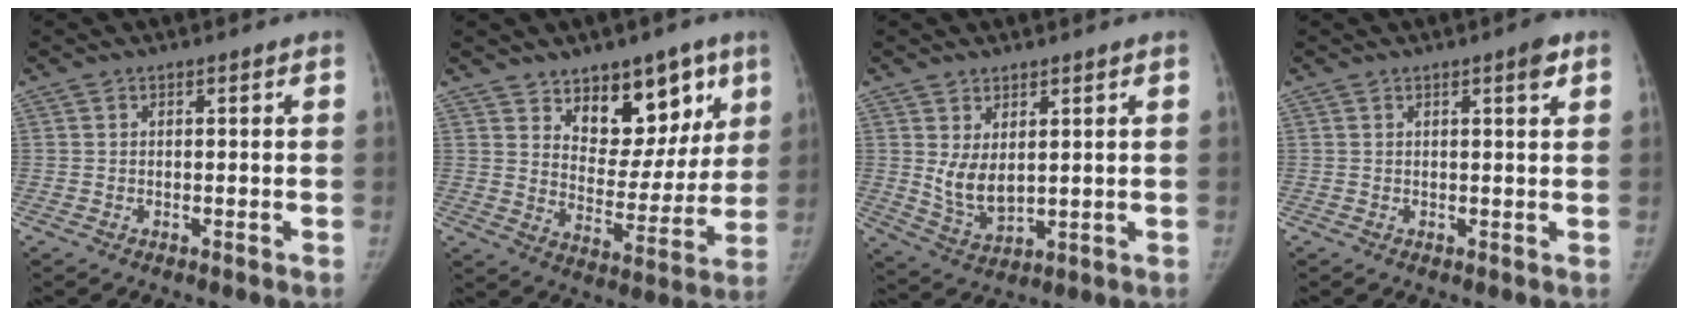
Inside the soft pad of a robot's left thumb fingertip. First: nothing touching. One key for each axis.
{"total": 14.5, "fx": 8.7, "fy": 8.5, "fz": 7.9, "tx": -0.047, "ty": -0.054, "tz": 0.142}
{"total": 6.5, "fx": 1.8, "fy": 3.7, "fz": 5.1, "tx": -0.082, "ty": -0.024, "tz": 0.051}
{"total": 2.6, "fx": 1.4, "fy": 0.5, "fz": 2.1, "tx": -0.026, "ty": -0.005, "tz": 0.017}